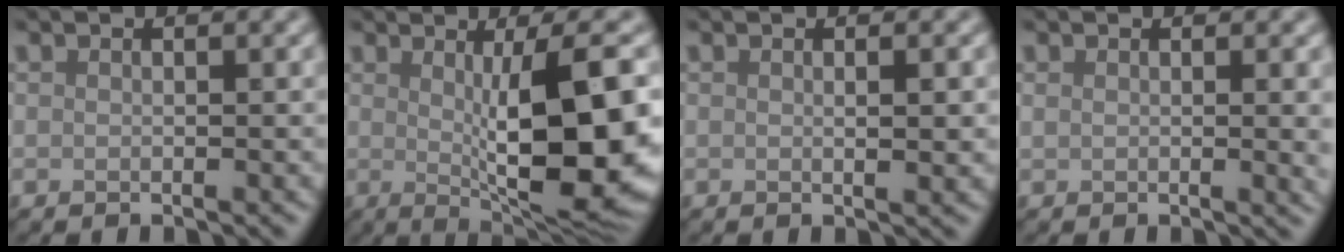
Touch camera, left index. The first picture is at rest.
{"total": 11.3, "force": [-0.4, 2.7, 11.0], "torque": [-0.153, -0.005, 0.003]}
{"total": 1.2, "force": [0.0, 0.2, 1.2], "torque": [-0.021, 0.000, 0.000]}
{"total": 2.4, "force": [0.9, 0.9, 2.0], "torque": [-0.020, -0.002, 0.013]}